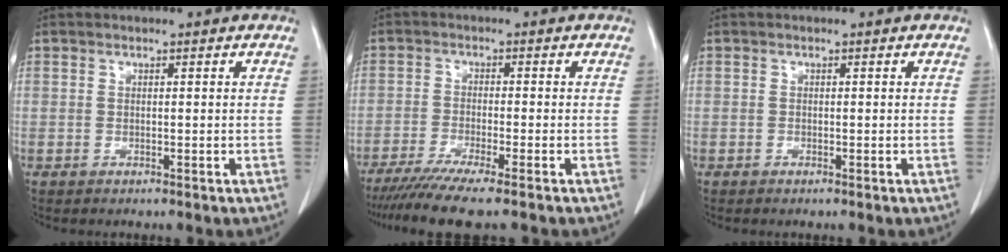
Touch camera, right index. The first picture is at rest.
{"total": 8.5, "force": [-6.8, -0.7, 5.0], "torque": [-0.071, -0.023, -0.110]}
{"total": 0.0}